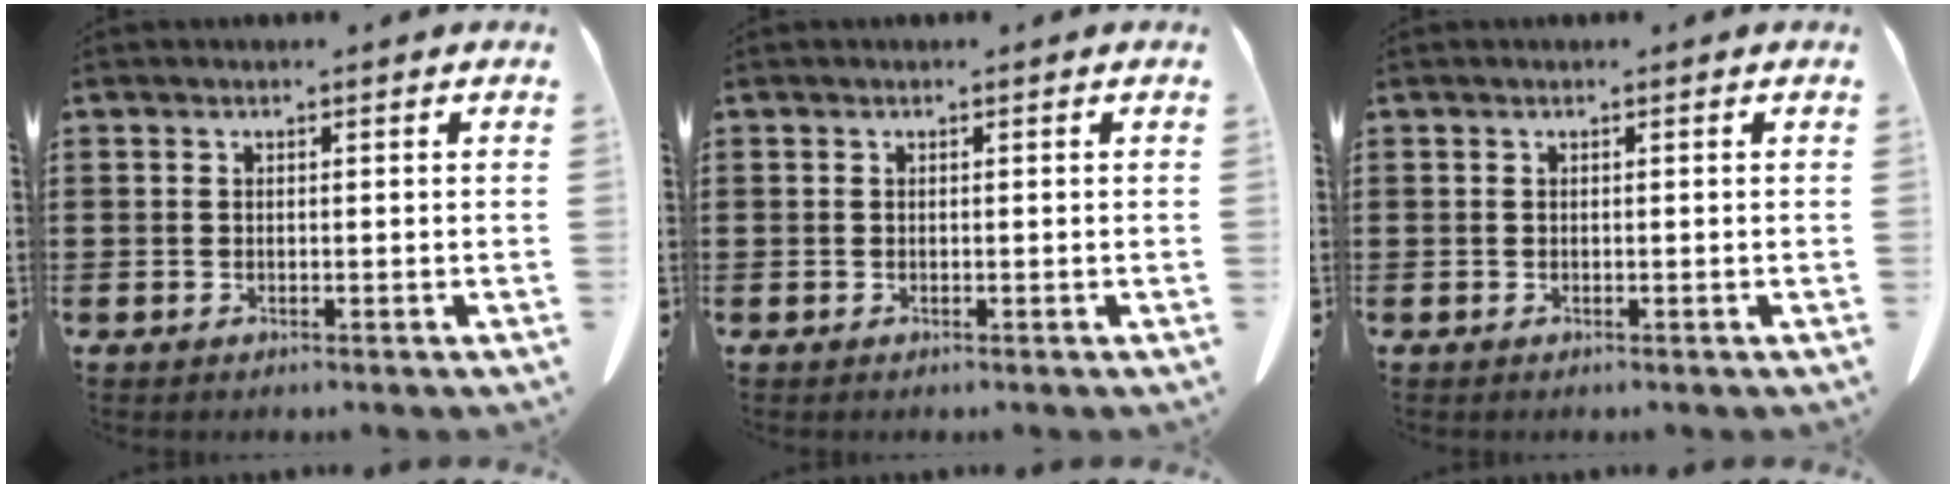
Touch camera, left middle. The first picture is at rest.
{"total": 0.0}
{"total": 0.0}